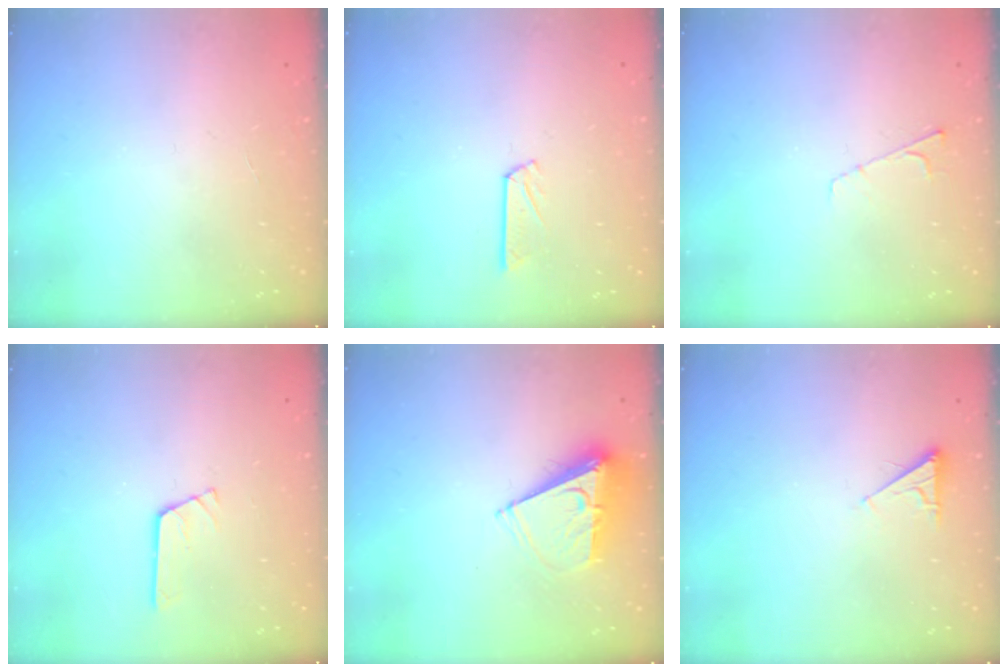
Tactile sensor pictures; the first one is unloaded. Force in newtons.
{"total": 4.4, "press": 4.4, "slide": 0.4}
{"total": 4.8, "press": 4.8, "slide": 0.5}
{"total": 3.0, "press": 2.9, "slide": 0.4}
{"total": 8.1, "press": 8.1, "slide": 0.5}
{"total": 2.5, "press": 2.5, "slide": 0.4}